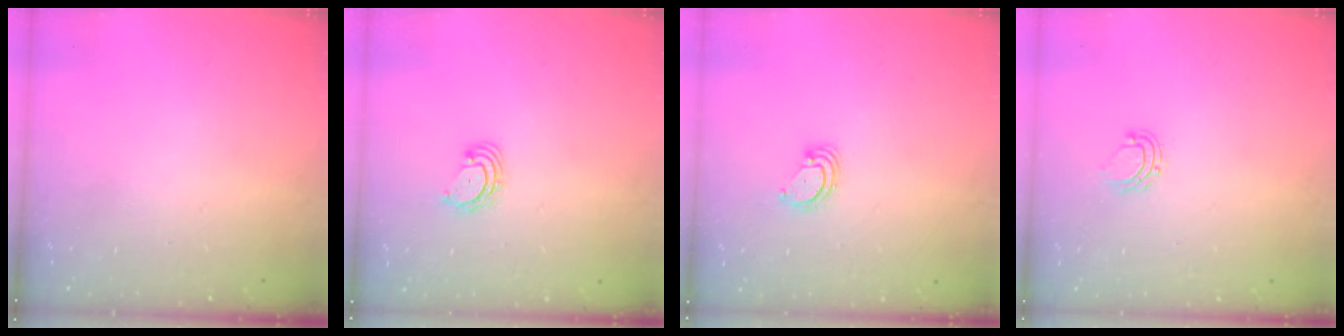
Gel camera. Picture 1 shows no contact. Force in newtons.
{"total": 3.1, "press": 3.1, "slide": 0.3}
{"total": 2.9, "press": 2.9, "slide": 0.3}
{"total": 5.2, "press": 5.2, "slide": 0.4}